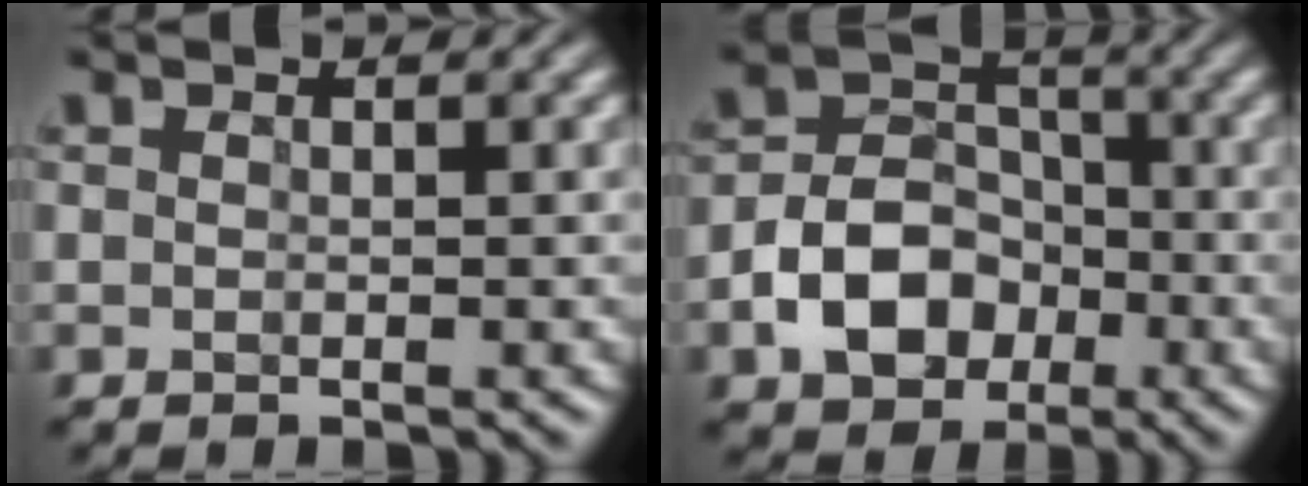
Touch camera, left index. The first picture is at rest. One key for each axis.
{"total": 6.3, "fx": -2.6, "fy": 4.4, "fz": 3.6, "tx": -0.064, "ty": 0.001, "tz": -0.046}